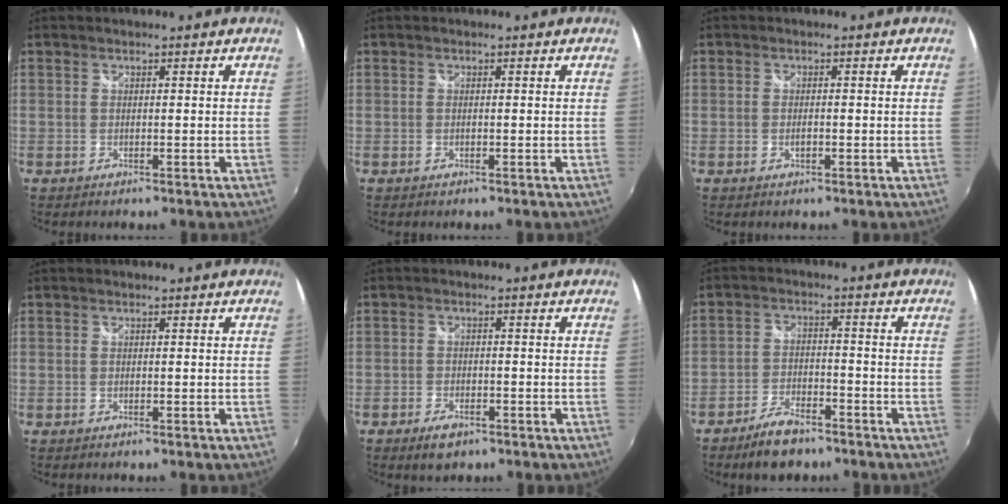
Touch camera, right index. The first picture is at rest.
{"total": 0.0}
{"total": 1.2, "force": [-0.4, 0.6, 1.0], "torque": [-0.018, -0.001, -0.008]}
{"total": 0.0}
{"total": 4.4, "force": [-2.9, 2.2, 2.4], "torque": [-0.060, -0.007, -0.049]}
{"total": 7.6, "force": [-5.9, 3.1, 3.7], "torque": [-0.092, 0.004, -0.099]}